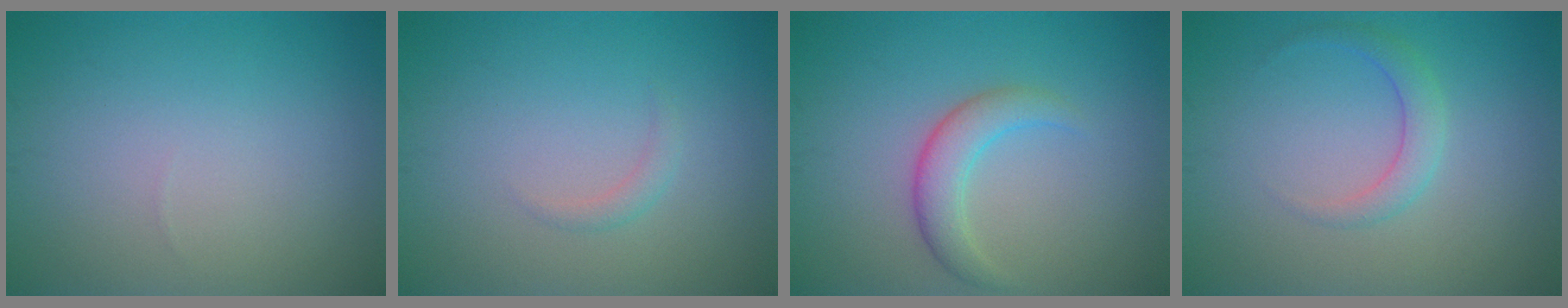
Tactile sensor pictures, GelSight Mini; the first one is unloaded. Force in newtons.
{"total": 0.9, "press": 0.9, "slide": 0.1}
{"total": 3.0, "press": 3.0, "slide": 0.1}
{"total": 2.0, "press": 2.0, "slide": 0.1}